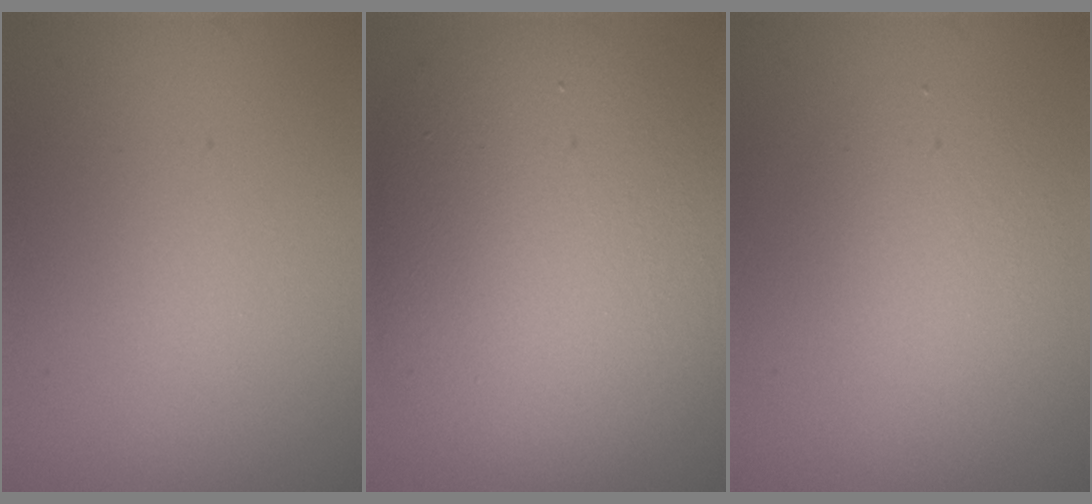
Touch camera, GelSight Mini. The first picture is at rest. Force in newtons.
{"total": 11.6, "press": 11.6, "slide": 0.6}
{"total": 2.6, "press": 2.6, "slide": 0.1}